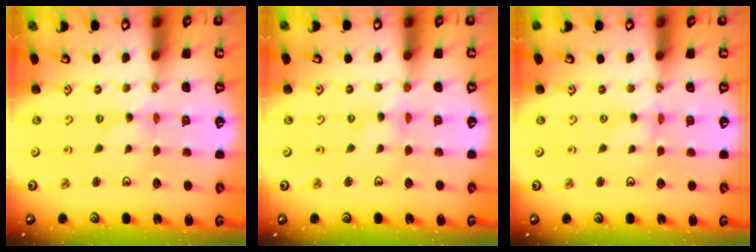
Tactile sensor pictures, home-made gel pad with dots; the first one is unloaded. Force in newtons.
{"total": 1.6, "press": 1.6, "slide": 0.2}
{"total": 0.7, "press": 0.7, "slide": 0.2}